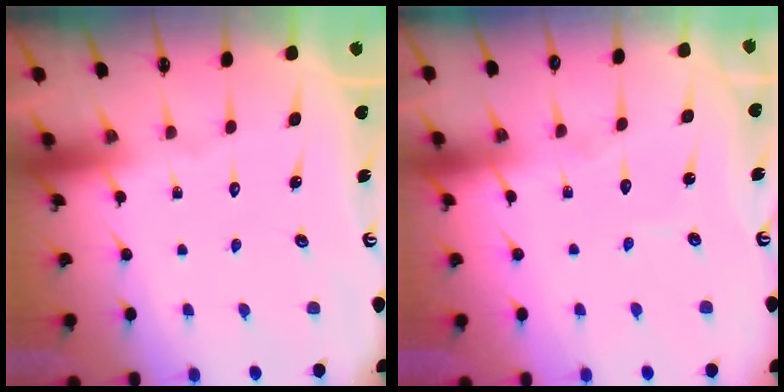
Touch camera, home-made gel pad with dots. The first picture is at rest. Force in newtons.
{"total": 4.5, "press": 4.5, "slide": 0.3}